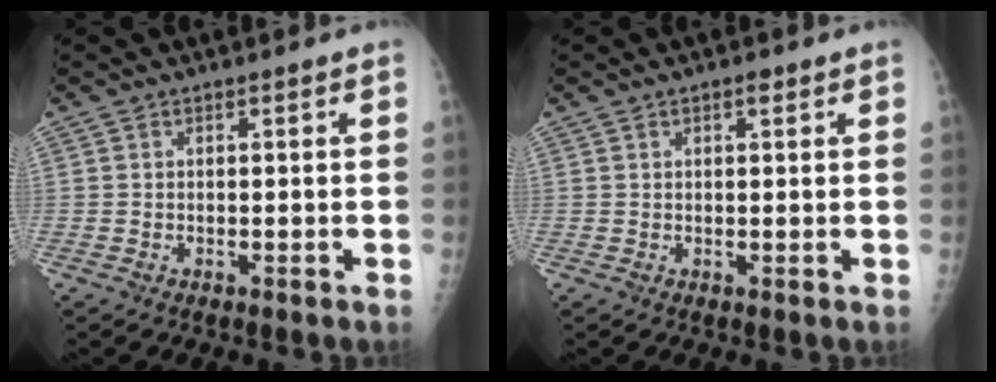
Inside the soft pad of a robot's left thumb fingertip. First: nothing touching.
{"total": 1.5, "force": [0.8, 0.8, 1.0], "torque": [-0.011, -0.001, 0.011]}